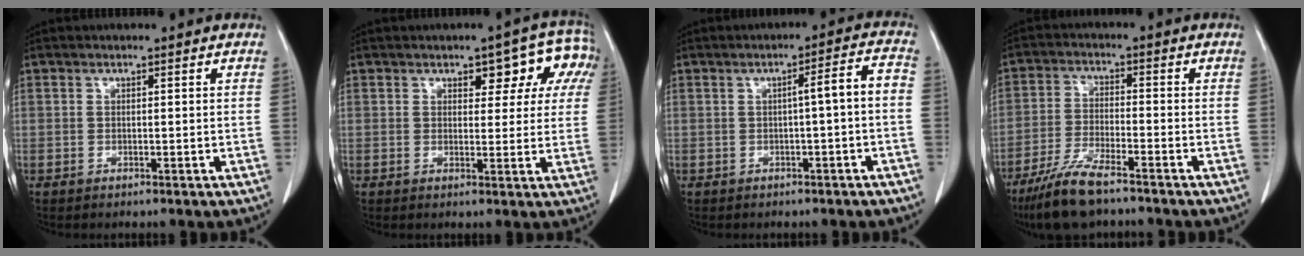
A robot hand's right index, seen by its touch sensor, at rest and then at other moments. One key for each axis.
{"total": 7.1, "fx": 3.4, "fy": 4.0, "fz": 4.7, "tx": -0.042, "ty": 0.018, "tz": 0.032}
{"total": 4.3, "fx": -0.8, "fy": 0.1, "fz": 4.2, "tx": -0.056, "ty": 0.016, "tz": -0.011}
{"total": 9.1, "fx": -6.9, "fy": 1.5, "fz": 5.7, "tx": -0.117, "ty": -0.023, "tz": -0.131}